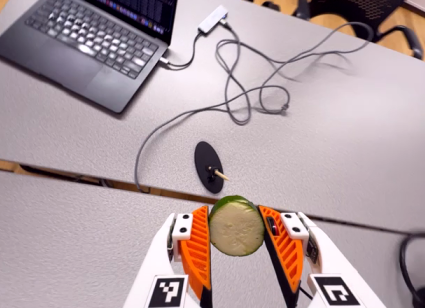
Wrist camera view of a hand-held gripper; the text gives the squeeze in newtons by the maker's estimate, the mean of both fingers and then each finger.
{"total": 8.5, "left": 8.5, "right": 8.4}